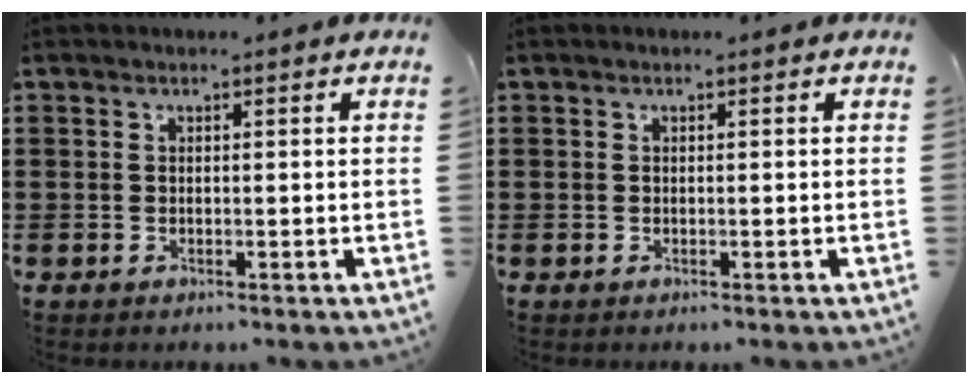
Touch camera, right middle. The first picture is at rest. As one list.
[{"total": 0.0}]